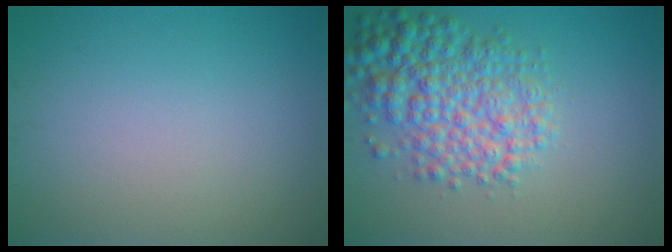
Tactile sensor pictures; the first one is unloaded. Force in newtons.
{"total": 6.4, "press": 6.4, "slide": 0.1}